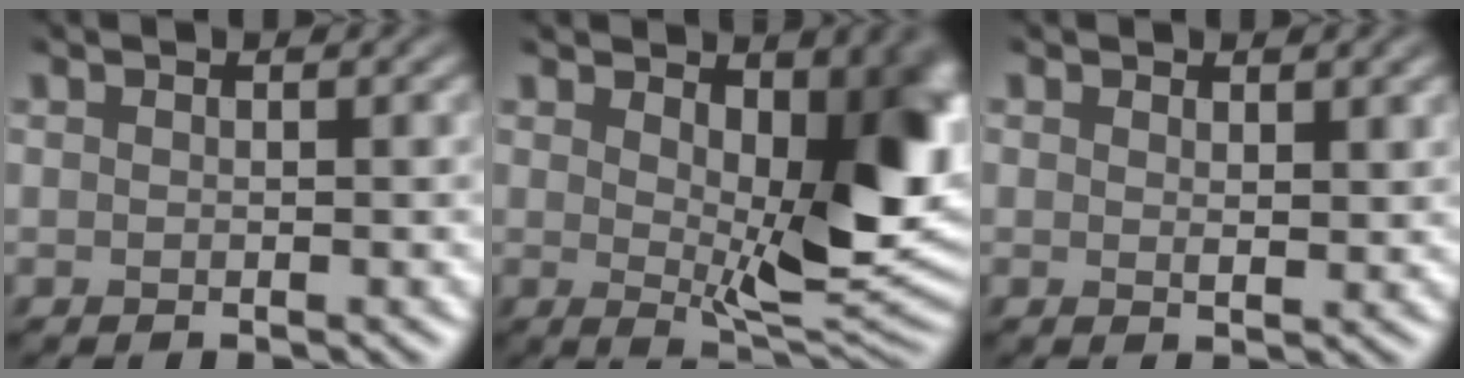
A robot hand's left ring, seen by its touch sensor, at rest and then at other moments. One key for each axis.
{"total": 11.2, "fx": 2.7, "fy": 5.3, "fz": 9.5, "tx": -0.118, "ty": -0.016, "tz": 0.047}
{"total": 1.2, "fx": 0.9, "fy": 0.5, "fz": 0.5, "tx": -0.005, "ty": -0.005, "tz": 0.015}